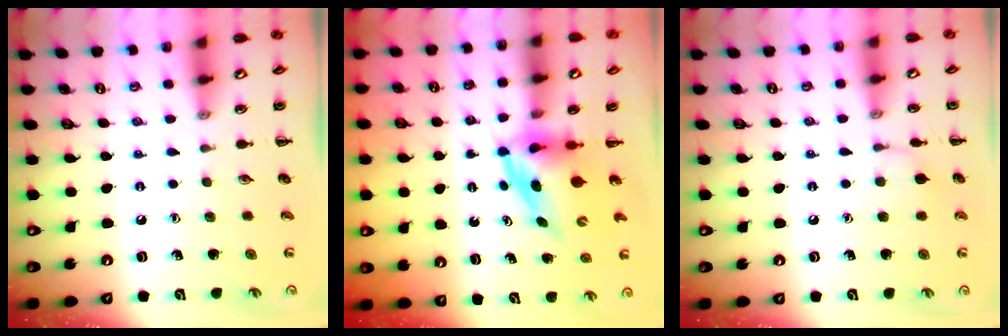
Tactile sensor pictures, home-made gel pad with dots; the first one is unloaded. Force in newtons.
{"total": 3.9, "press": 3.8, "slide": 0.7}
{"total": 5.2, "press": 4.8, "slide": 2.0}